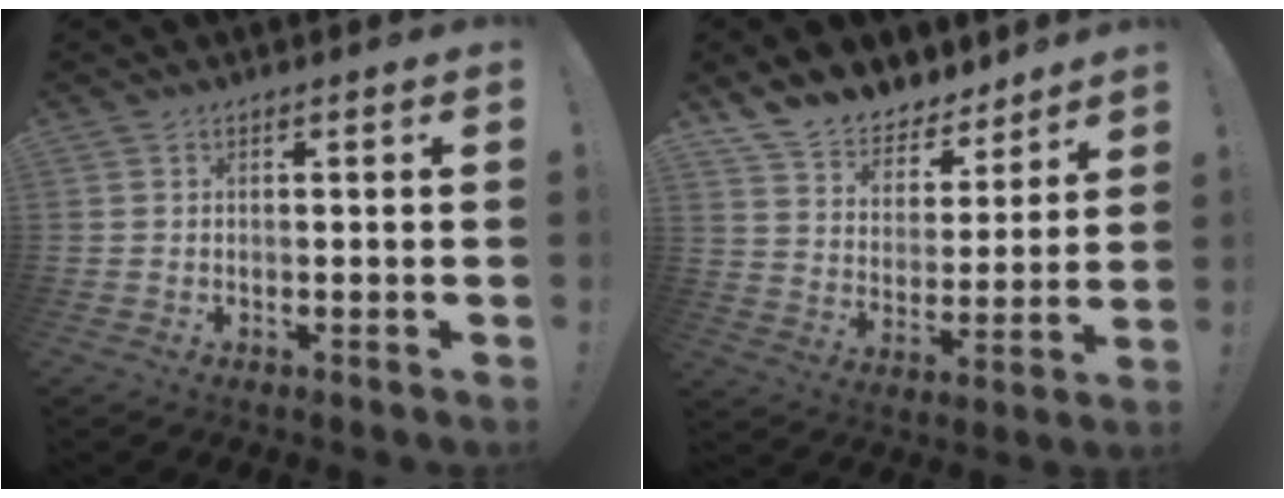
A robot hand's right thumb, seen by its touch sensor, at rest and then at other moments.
{"total": 10.3, "force": [8.9, 5.1, 1.6], "torque": [-0.045, -0.076, 0.168]}